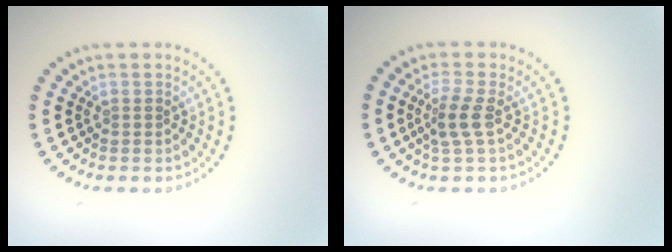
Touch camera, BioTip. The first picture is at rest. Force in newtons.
{"total": 2.3, "press": 2.0, "slide": 1.1}